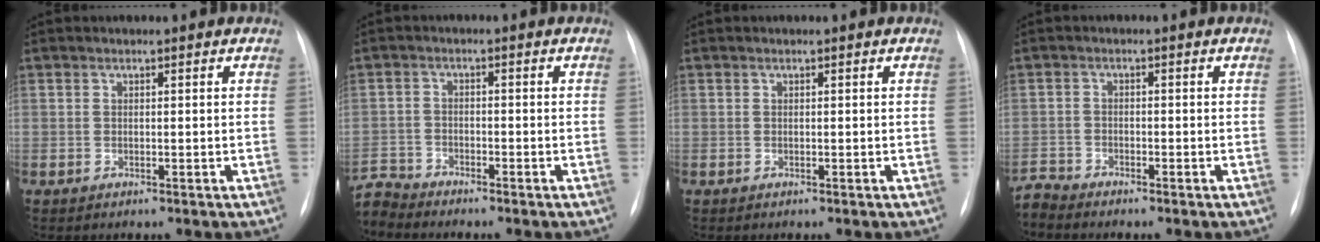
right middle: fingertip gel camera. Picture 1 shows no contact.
{"total": 4.4, "force": [-4.3, 0.1, -0.7], "torque": [0.014, -0.005, -0.085]}
{"total": 0.0}
{"total": 2.6, "force": [-2.5, -0.2, -0.6], "torque": [0.013, -0.016, -0.049]}